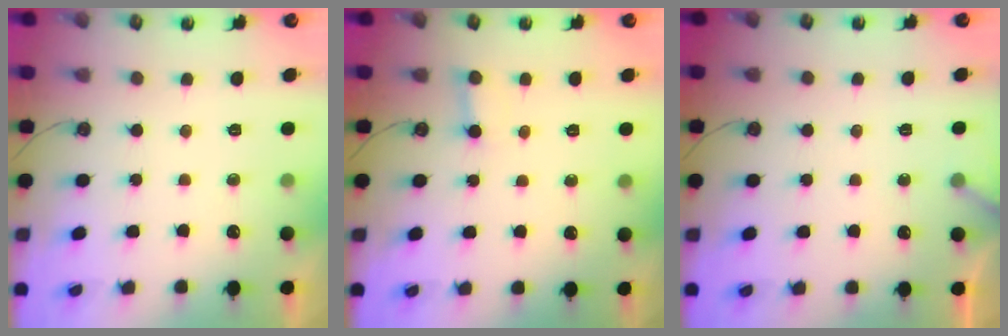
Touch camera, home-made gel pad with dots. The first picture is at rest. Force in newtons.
{"total": 2.2, "press": 2.2, "slide": 0.1}
{"total": 2.3, "press": 2.3, "slide": 0.1}